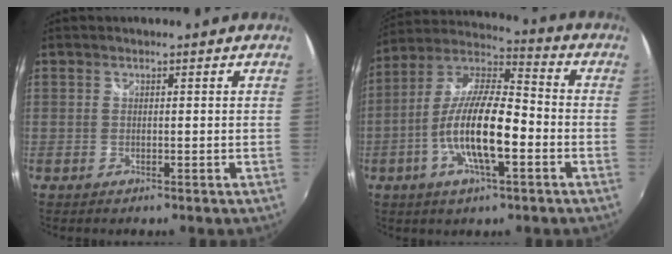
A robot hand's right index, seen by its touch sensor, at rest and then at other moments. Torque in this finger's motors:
{"motor_torque": [1.92, -0.22, 1.05, 0.21]}